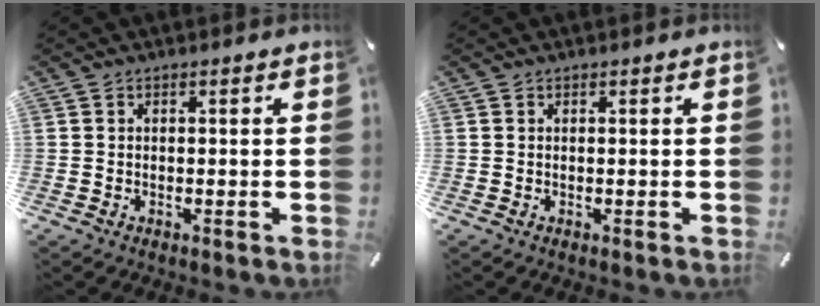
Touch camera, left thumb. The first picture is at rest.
{"total": 0.0}